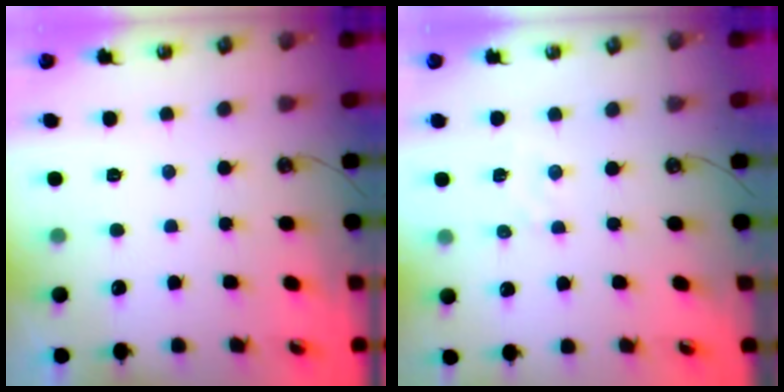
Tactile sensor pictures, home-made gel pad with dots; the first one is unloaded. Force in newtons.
{"total": 3.5, "press": 3.4, "slide": 0.4}